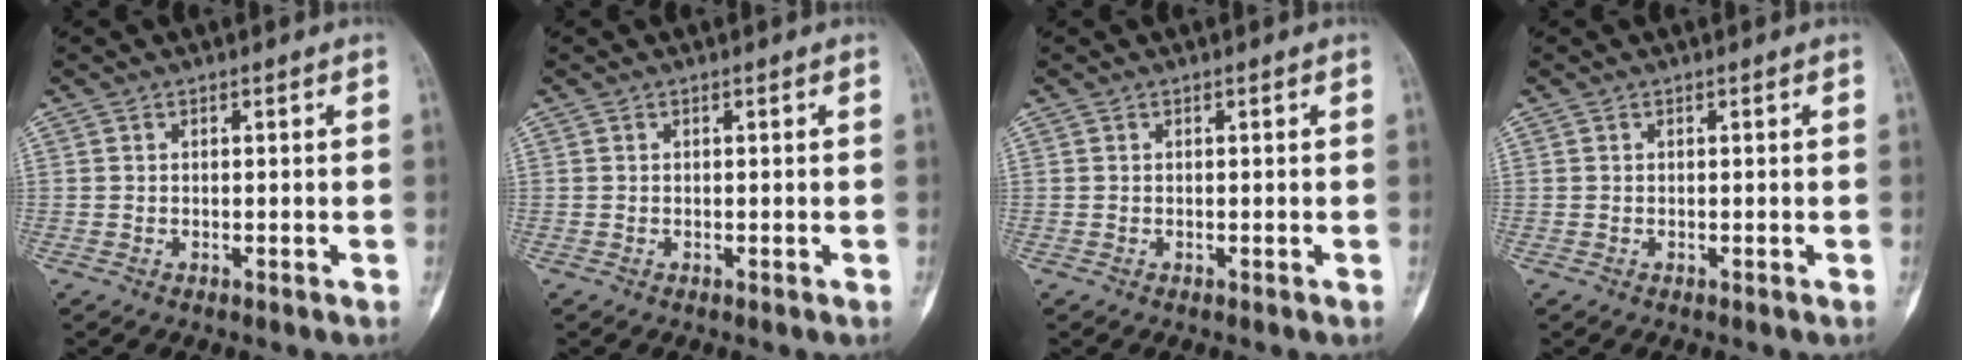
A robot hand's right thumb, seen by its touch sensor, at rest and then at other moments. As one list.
[{"total": 0.0}, {"total": 0.0}, {"total": 0.0}]